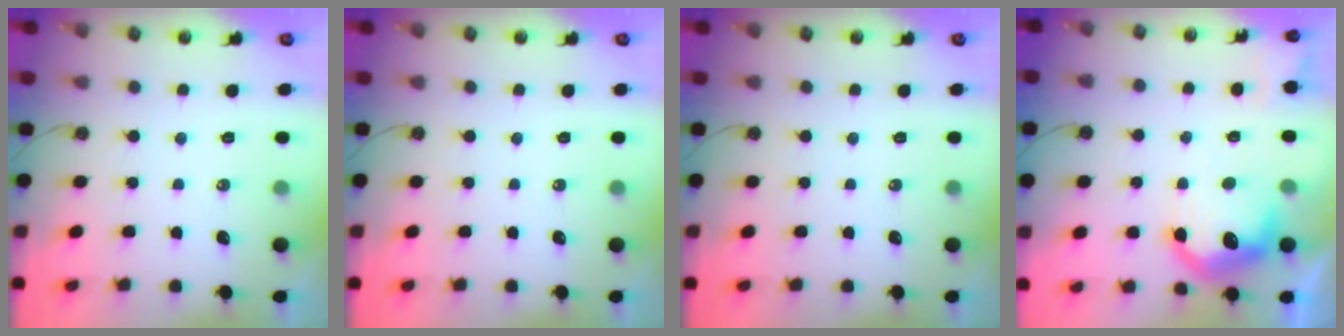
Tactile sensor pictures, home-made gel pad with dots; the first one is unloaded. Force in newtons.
{"total": 0.0}
{"total": 0.0}
{"total": 13.8, "press": 13.7, "slide": 0.8}